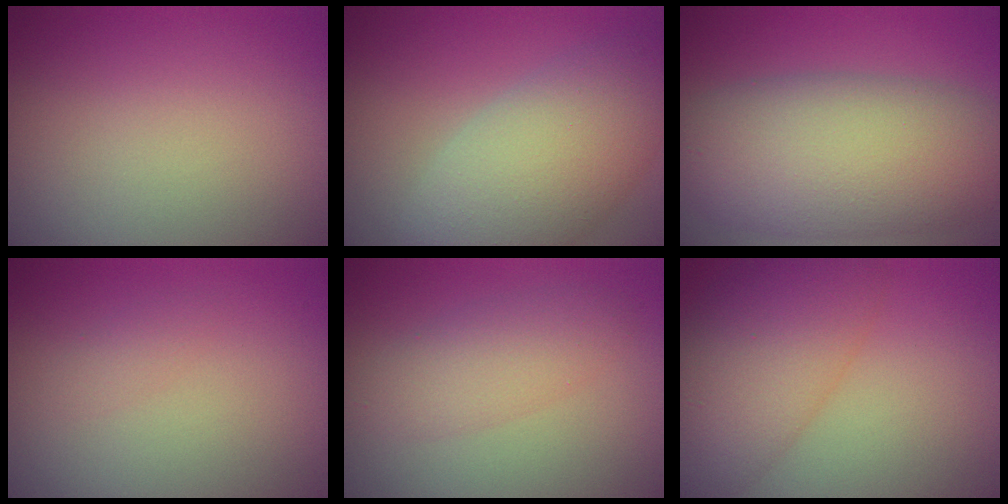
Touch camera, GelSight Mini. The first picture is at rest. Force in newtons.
{"total": 8.0, "press": 8.0, "slide": 0.7}
{"total": 9.6, "press": 9.6, "slide": 0.5}
{"total": 0.8, "press": 0.8, "slide": 0.0}
{"total": 2.9, "press": 2.9, "slide": 0.1}
{"total": 7.4, "press": 7.4, "slide": 0.3}